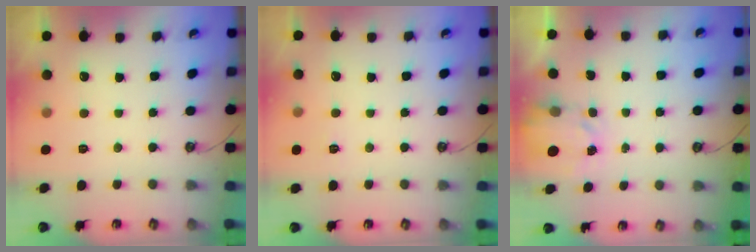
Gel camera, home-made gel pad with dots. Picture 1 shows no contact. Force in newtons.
{"total": 3.4, "press": 3.4, "slide": 0.4}
{"total": 2.6, "press": 2.6, "slide": 0.4}